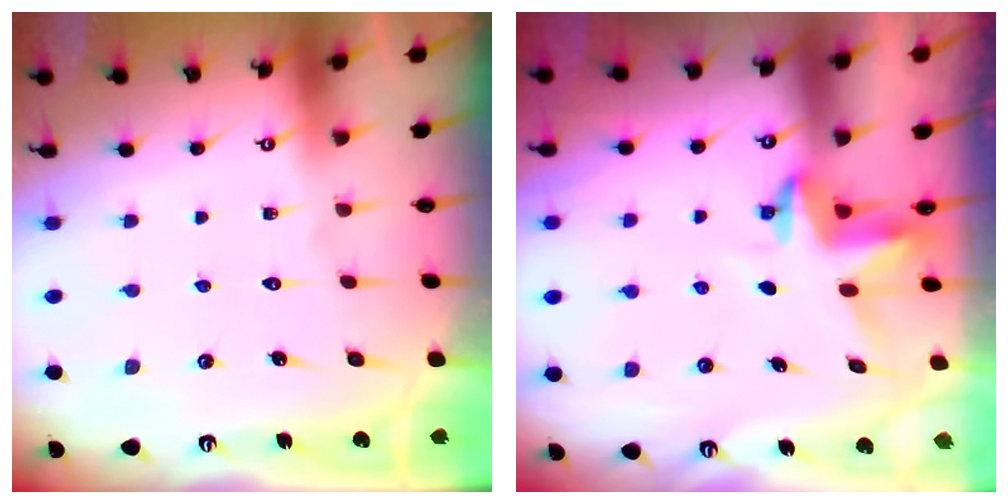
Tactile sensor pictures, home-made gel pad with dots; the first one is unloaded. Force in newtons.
{"total": 3.8, "press": 3.8, "slide": 0.3}